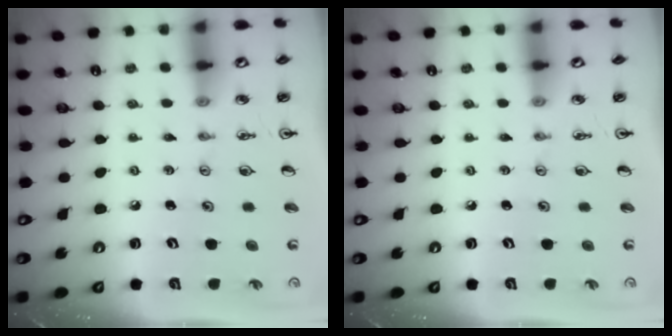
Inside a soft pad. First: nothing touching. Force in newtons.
{"total": 0.0}